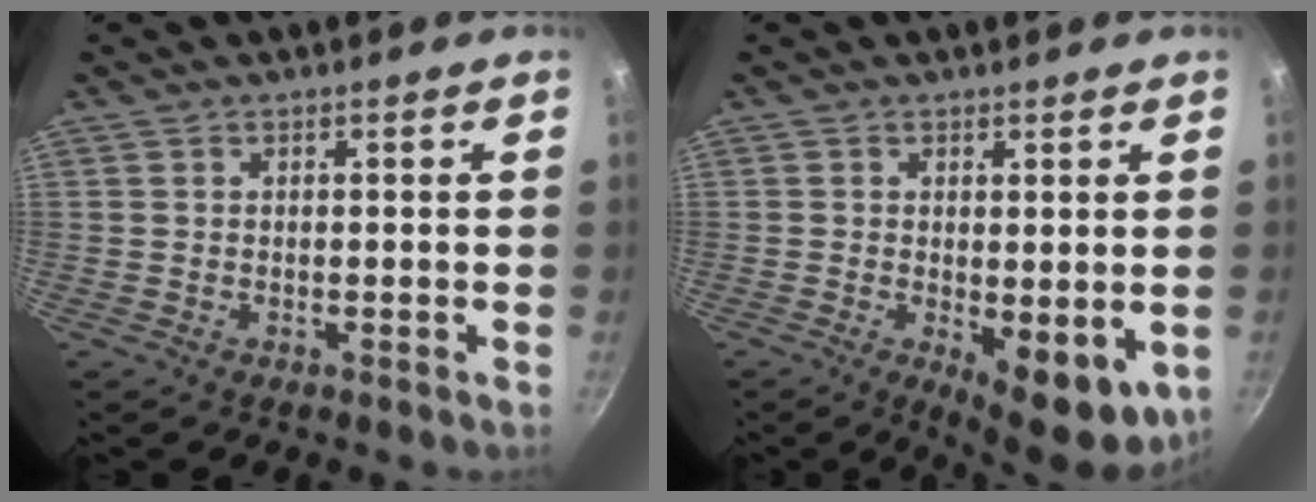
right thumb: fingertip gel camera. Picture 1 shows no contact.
{"total": 9.1, "force": [-1.3, 3.8, 8.1], "torque": [-0.092, -0.009, -0.006]}